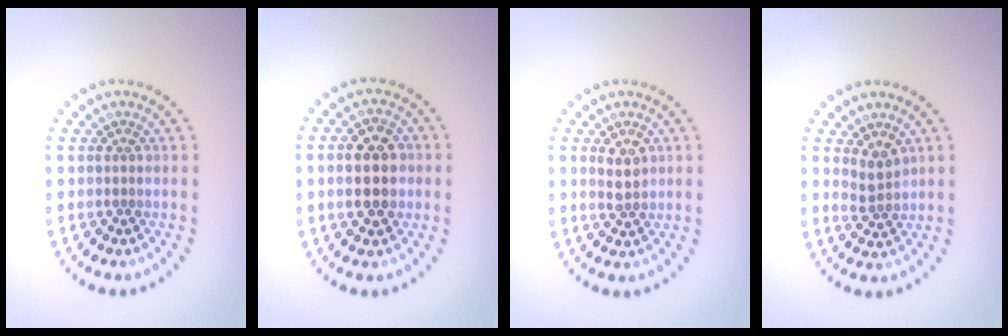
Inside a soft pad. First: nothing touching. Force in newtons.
{"total": 4.7, "press": 4.7, "slide": 0.4}
{"total": 2.1, "press": 2.1, "slide": 0.4}
{"total": 1.9, "press": 1.6, "slide": 1.1}